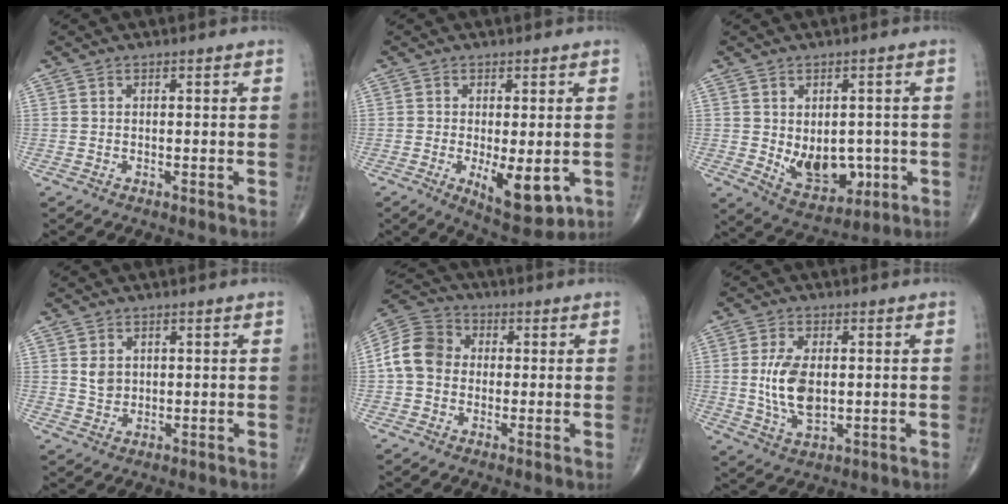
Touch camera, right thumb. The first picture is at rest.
{"total": 9.1, "force": [-2.3, 3.7, 8.1], "torque": [-0.108, -0.020, -0.027]}
{"total": 10.4, "force": [-1.4, 6.9, 7.6], "torque": [-0.072, -0.004, 0.000]}
{"total": 3.2, "force": [0.9, 2.5, 1.7], "torque": [-0.019, -0.007, 0.021]}
{"total": 9.5, "force": [0.0, 7.9, 5.2], "torque": [-0.087, 0.029, -0.014]}
{"total": 9.5, "force": [0.3, 5.1, 8.0], "torque": [-0.154, -0.009, 0.012]}